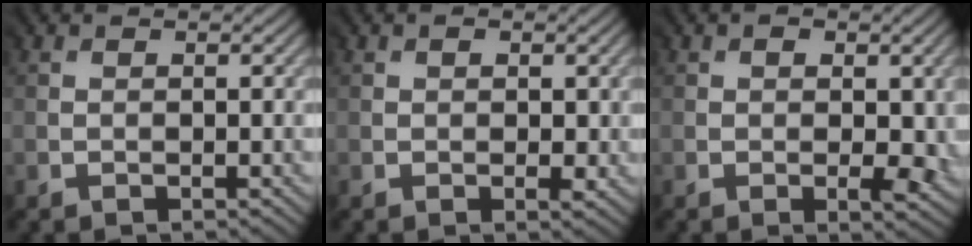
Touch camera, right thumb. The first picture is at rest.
{"total": 1.8, "force": [0.0, 1.2, 1.3], "torque": [-0.024, -0.005, 0.005]}
{"total": 4.3, "force": [-0.2, 2.5, 3.5], "torque": [-0.048, -0.006, 0.001]}